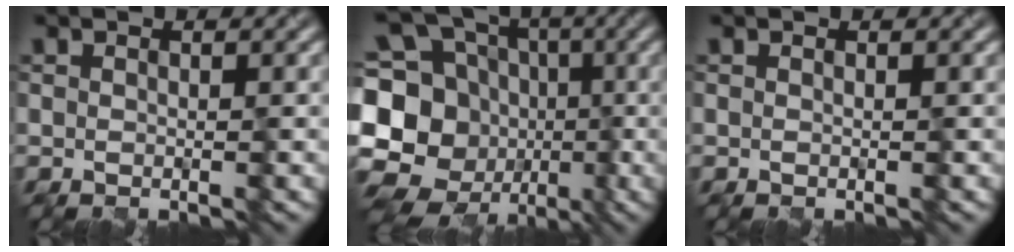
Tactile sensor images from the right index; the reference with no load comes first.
{"total": 17.8, "force": [-3.5, 15.3, 8.5], "torque": [-0.212, 0.019, -0.085]}
{"total": 0.0}